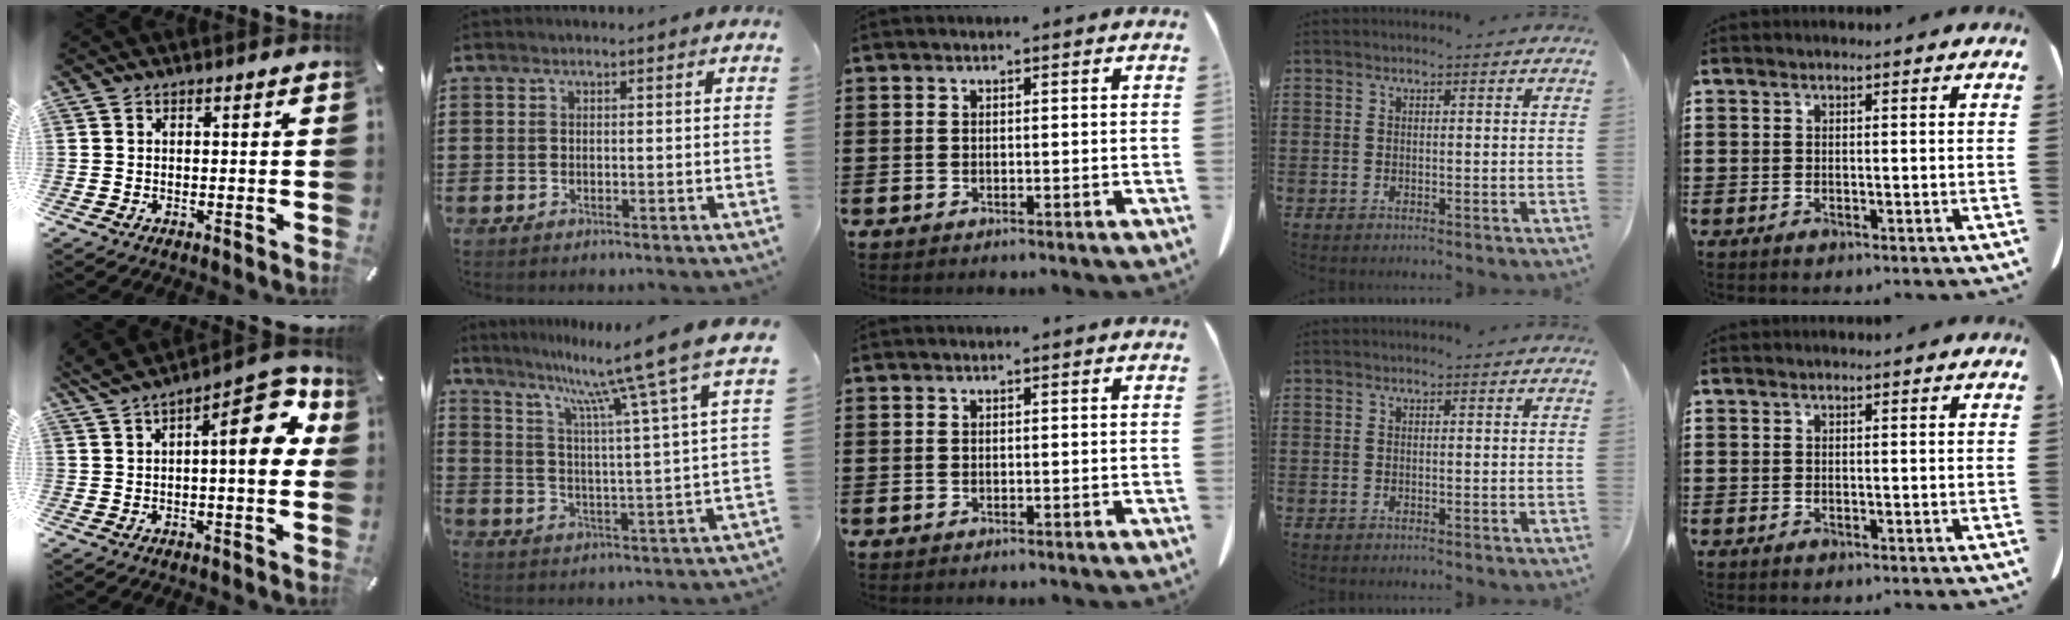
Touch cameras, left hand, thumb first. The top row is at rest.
{"thumb": {"total": 14.5, "force": [4.5, 5.5, 12.6], "torque": [-0.158, -0.019, 0.069]}, "index": {"total": 10.6, "force": [9.0, -1.4, 5.5], "torque": [-0.125, -0.062, 0.140]}}